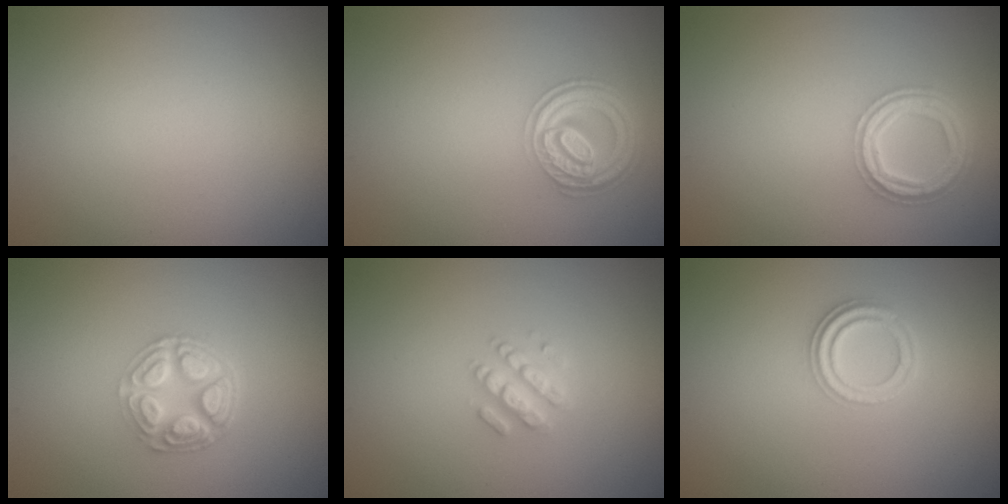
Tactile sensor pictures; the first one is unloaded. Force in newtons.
{"total": 4.5, "press": 3.6, "slide": 2.7}
{"total": 4.3, "press": 3.3, "slide": 2.8}
{"total": 4.8, "press": 3.6, "slide": 3.2}
{"total": 2.5, "press": 2.4, "slide": 0.5}
{"total": 2.3, "press": 2.3, "slide": 0.4}